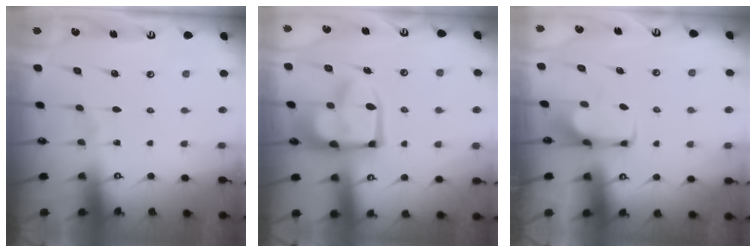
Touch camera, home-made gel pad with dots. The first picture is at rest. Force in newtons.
{"total": 7.1, "press": 7.0, "slide": 1.1}
{"total": 1.9, "press": 1.9, "slide": 0.2}